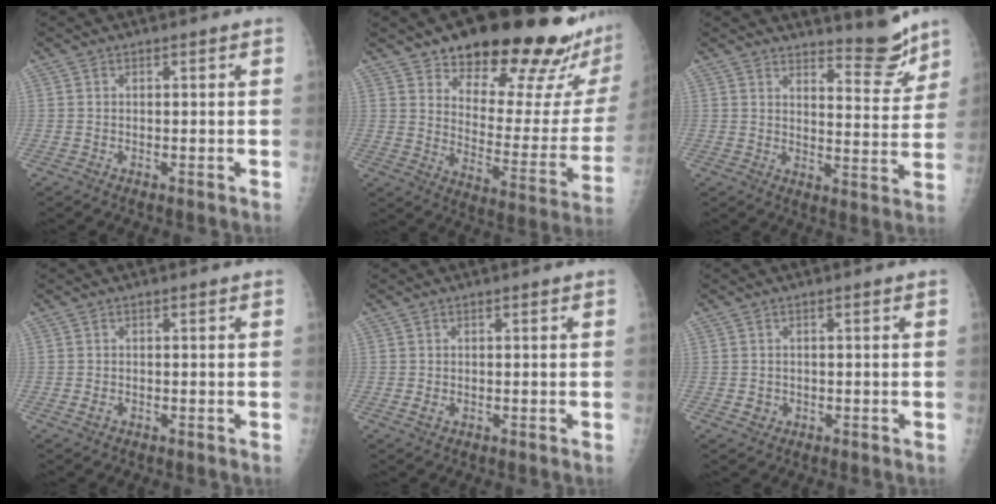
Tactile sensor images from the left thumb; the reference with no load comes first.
{"total": 26.2, "force": [19.5, 8.2, 15.5], "torque": [-0.175, -0.101, 0.265]}
{"total": 8.0, "force": [7.2, 1.6, 3.0], "torque": [-0.021, -0.071, 0.105]}
{"total": 1.0, "force": [-0.3, 0.7, 0.6], "torque": [-0.011, -0.001, -0.004]}
{"total": 1.3, "force": [0.0, 0.9, 1.0], "torque": [-0.014, -0.002, 0.003]}
{"total": 1.6, "force": [-0.3, 1.5, 0.6], "torque": [-0.004, 0.002, 0.001]}